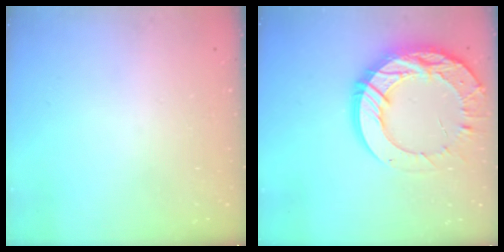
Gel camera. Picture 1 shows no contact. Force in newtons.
{"total": 25.1, "press": 25.0, "slide": 2.3}